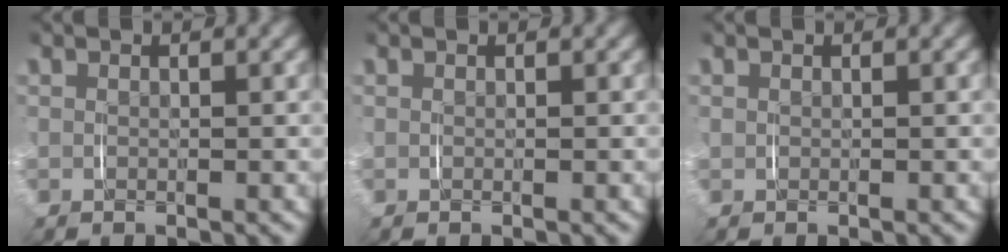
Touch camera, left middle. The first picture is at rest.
{"total": 0.0}
{"total": 0.0}